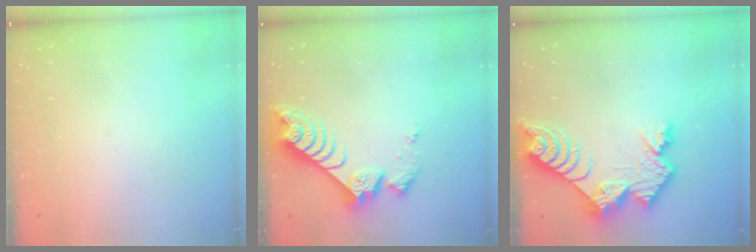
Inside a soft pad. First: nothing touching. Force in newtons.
{"total": 8.3, "press": 8.3, "slide": 0.8}
{"total": 12.7, "press": 12.7, "slide": 1.1}